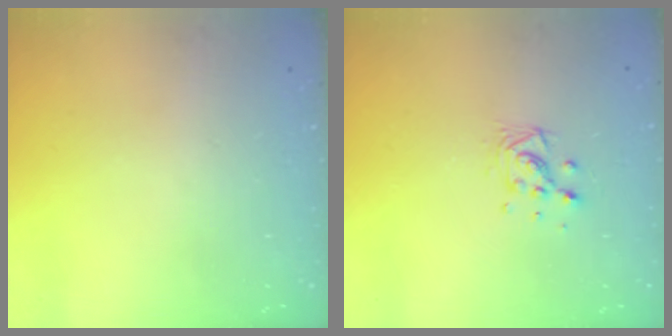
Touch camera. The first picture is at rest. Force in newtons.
{"total": 7.7, "press": 7.3, "slide": 2.4}